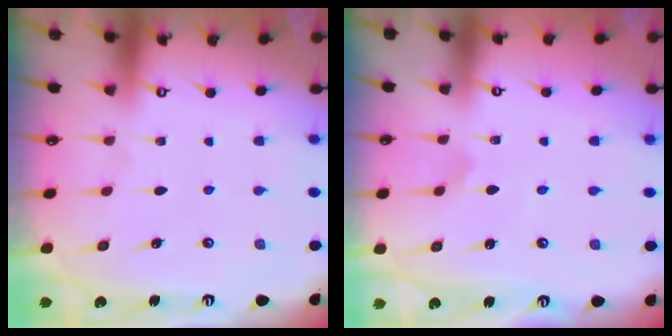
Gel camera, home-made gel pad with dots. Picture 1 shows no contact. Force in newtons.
{"total": 0.7, "press": 0.7, "slide": 0.0}